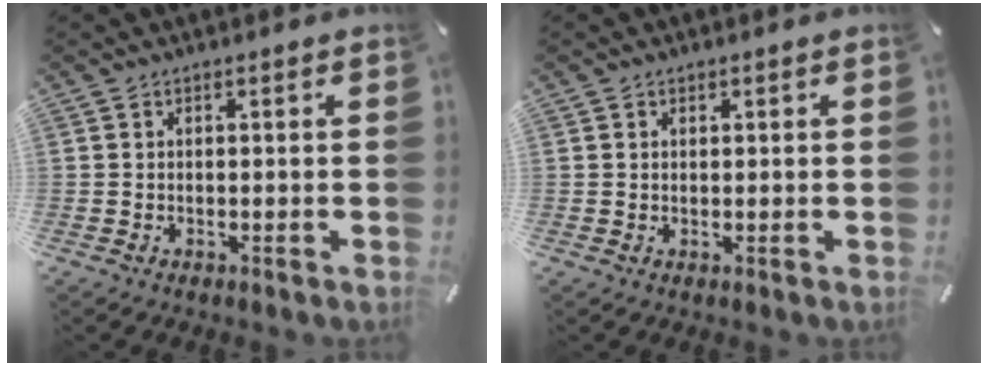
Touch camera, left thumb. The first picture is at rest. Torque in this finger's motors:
{"motor_torque": [-0.02, -0.62, -0.07, 0.60, -0.02]}